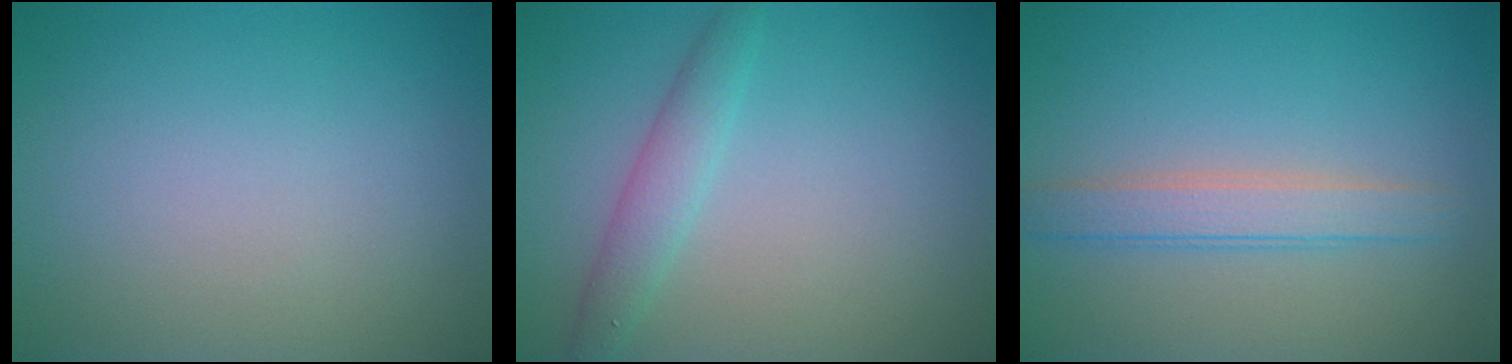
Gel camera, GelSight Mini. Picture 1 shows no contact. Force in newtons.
{"total": 2.3, "press": 2.3, "slide": 0.0}
{"total": 2.7, "press": 2.7, "slide": 0.0}